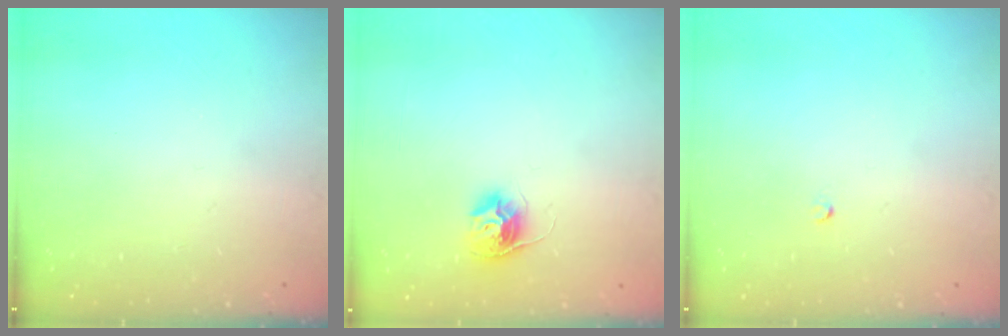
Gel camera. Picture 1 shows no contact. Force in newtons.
{"total": 10.0, "press": 10.0, "slide": 0.6}
{"total": 2.0, "press": 2.0, "slide": 0.3}